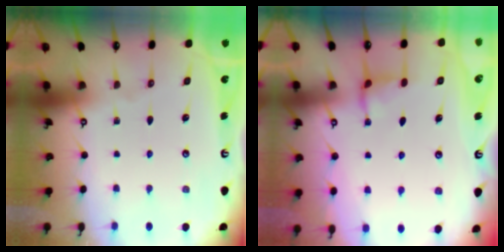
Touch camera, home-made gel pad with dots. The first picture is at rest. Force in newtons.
{"total": 2.4, "press": 2.3, "slide": 0.5}